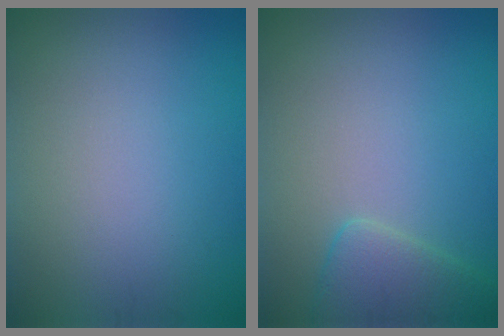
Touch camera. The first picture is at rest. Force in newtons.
{"total": 3.0, "press": 3.0, "slide": 0.3}